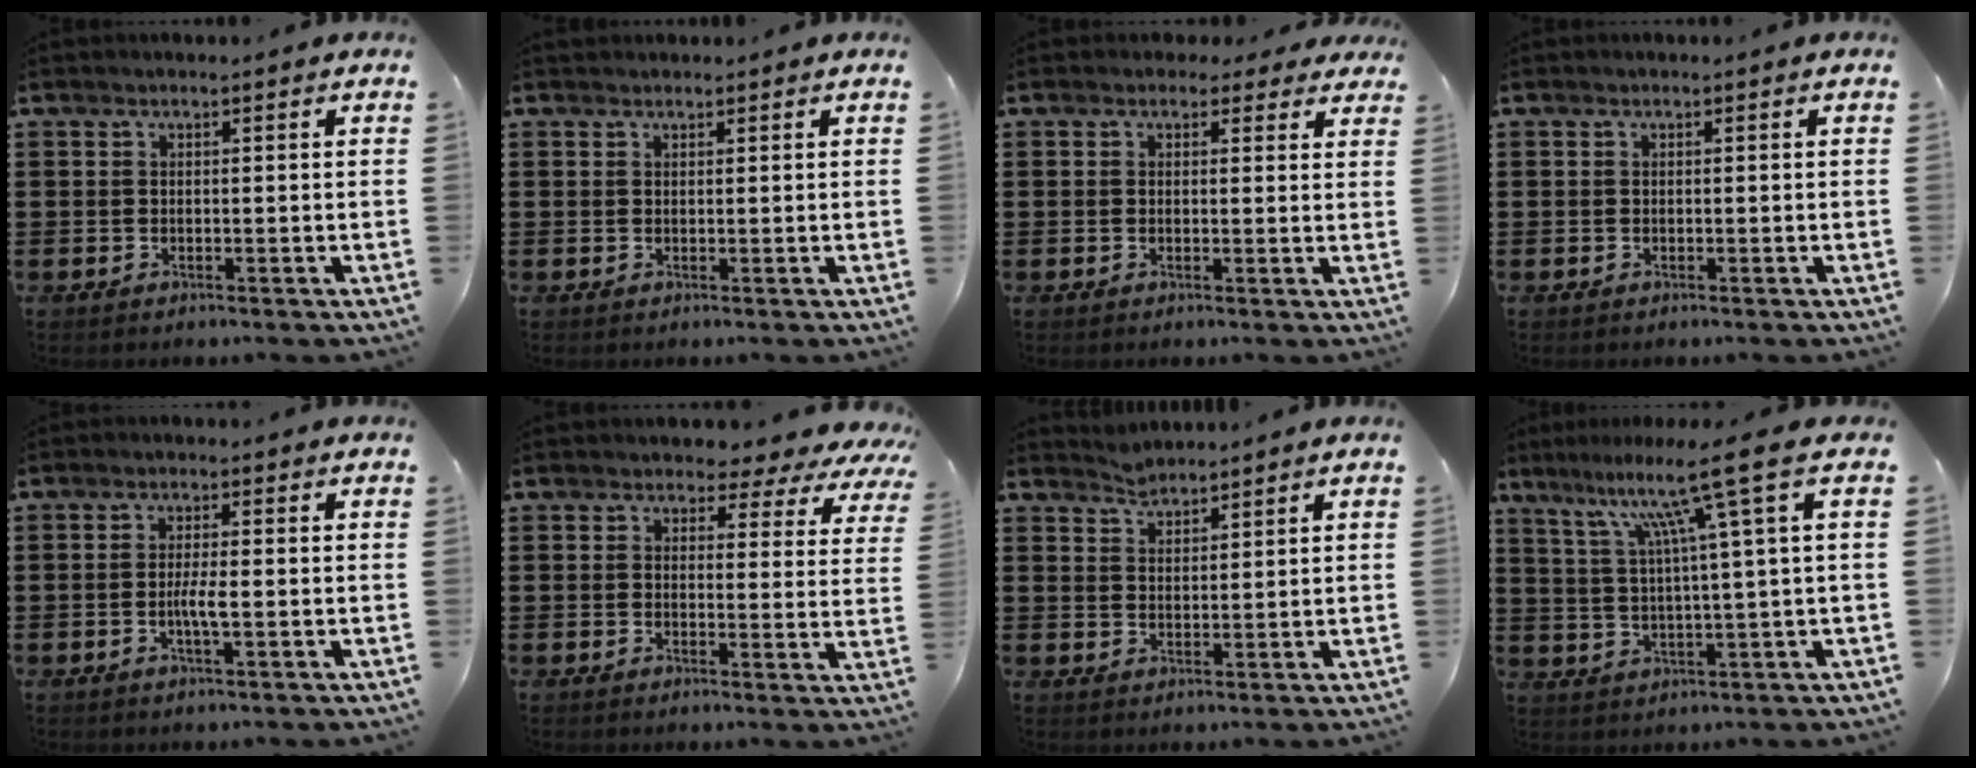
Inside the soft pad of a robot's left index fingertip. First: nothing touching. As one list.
[{"total": 0.8, "force": [0.7, 0.3, -0.1], "torque": [0.001, 0.002, 0.015]}, {"total": 1.9, "force": [1.3, 1.2, 0.6], "torque": [-0.011, 0.007, 0.022]}, {"total": 0.0}, {"total": 3.2, "force": [-0.7, 0.4, 3.1], "torque": [-0.061, -0.004, -0.015]}, {"total": 3.1, "force": [2.6, 1.3, 0.9], "torque": [-0.018, -0.019, 0.039]}, {"total": 2.4, "force": [2.4, 0.3, -0.2], "torque": [-0.003, -0.003, 0.047]}, {"total": 11.0, "force": [5.6, -1.1, 9.4], "torque": [-0.186, -0.016, 0.082]}]